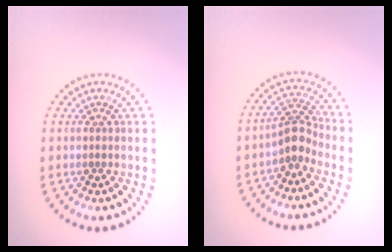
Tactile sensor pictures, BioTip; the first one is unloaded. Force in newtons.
{"total": 2.8, "press": 2.2, "slide": 1.8}